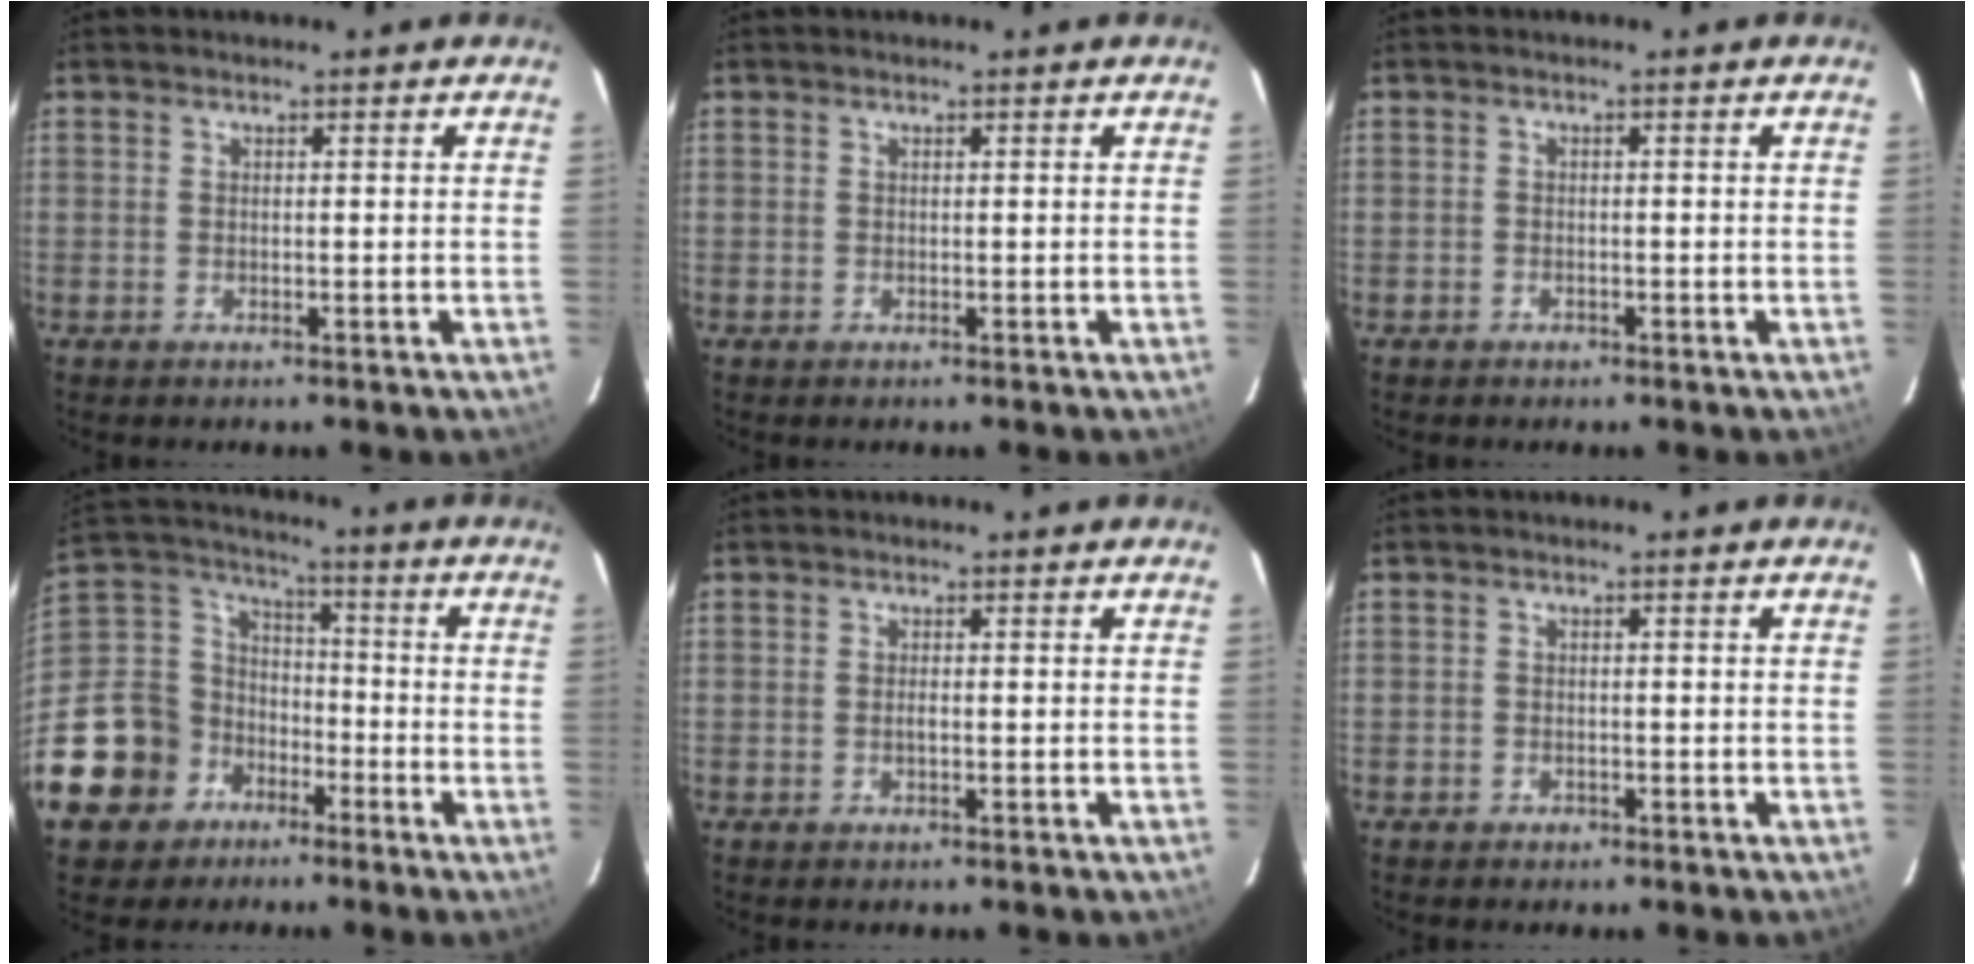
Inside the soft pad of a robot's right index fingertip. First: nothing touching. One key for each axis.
{"total": 0.0}
{"total": 1.4, "fx": -0.9, "fy": 1.0, "fz": 0.1, "tx": -0.003, "ty": 0.004, "tz": -0.014}
{"total": 16.6, "fx": -9.1, "fy": 13.2, "fz": 4.4, "tx": -0.133, "ty": 0.043, "tz": -0.145}
{"total": 0.6, "fx": -0.2, "fy": 0.2, "fz": 0.5, "tx": -0.012, "ty": -0.001, "tz": -0.004}
{"total": 1.6, "fx": -1.0, "fy": 1.2, "fz": 0.1, "tx": -0.004, "ty": 0.004, "tz": -0.014}